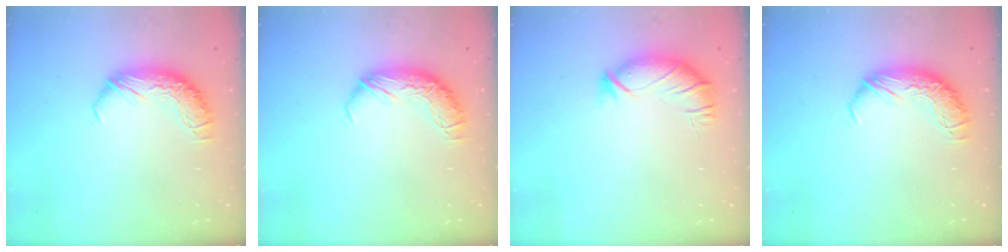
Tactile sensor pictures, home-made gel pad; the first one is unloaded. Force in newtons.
{"total": 0.0}
{"total": 3.0, "press": 2.4, "slide": 1.9}
{"total": 0.0}